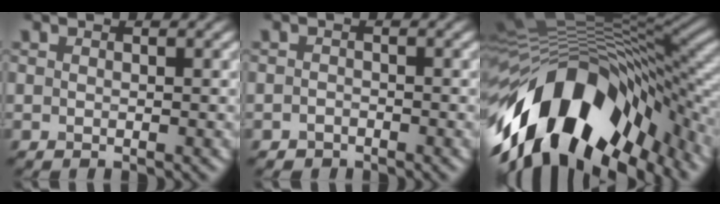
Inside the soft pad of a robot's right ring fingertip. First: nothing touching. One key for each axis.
{"total": 0.9, "fx": -0.7, "fy": 0.6, "fz": 0.1, "tx": 0.001, "ty": 0.002, "tz": -0.013}
{"total": 16.9, "fx": -7.3, "fy": 8.0, "fz": 13.0, "tx": -0.228, "ty": -0.008, "tz": -0.130}